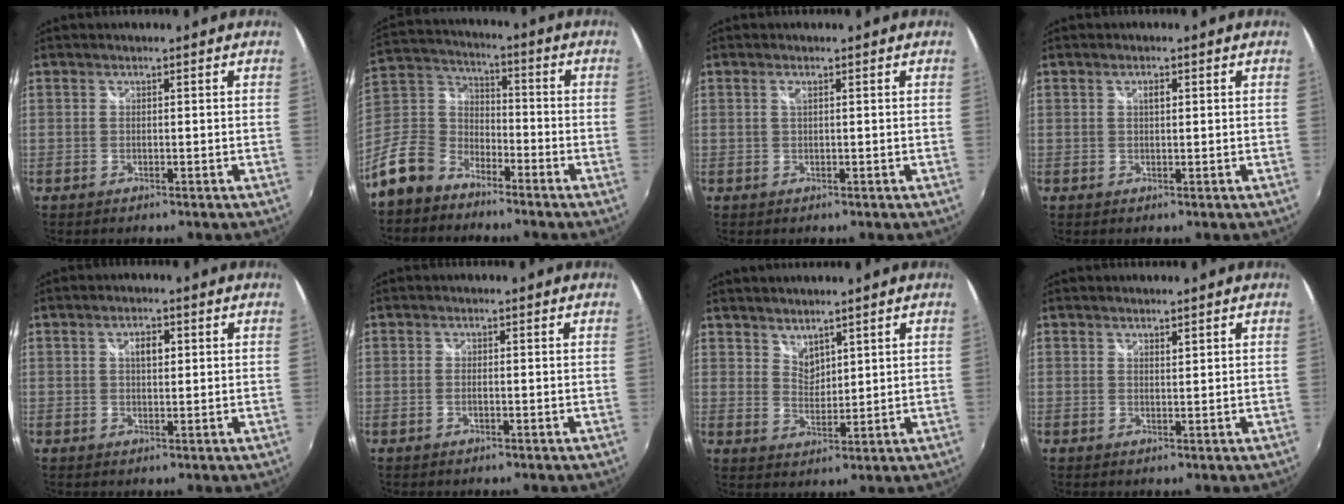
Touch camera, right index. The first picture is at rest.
{"total": 13.6, "force": [-9.1, 8.6, 5.2], "torque": [-0.142, 0.031, -0.176]}
{"total": 0.8, "force": [0.4, -0.2, 0.7], "torque": [-0.015, 0.002, 0.005]}
{"total": 1.2, "force": [0.5, 0.3, 1.1], "torque": [-0.018, 0.003, 0.008]}
{"total": 2.8, "force": [0.9, 1.2, 2.3], "torque": [-0.038, 0.007, 0.013]}
{"total": 1.0, "force": [-0.3, 0.3, 0.9], "torque": [-0.021, 0.000, -0.007]}
{"total": 4.8, "force": [4.1, 2.0, 1.2], "torque": [-0.009, 0.000, 0.080]}
{"total": 1.1, "force": [1.0, 0.0, 0.5], "torque": [-0.006, 0.000, 0.016]}